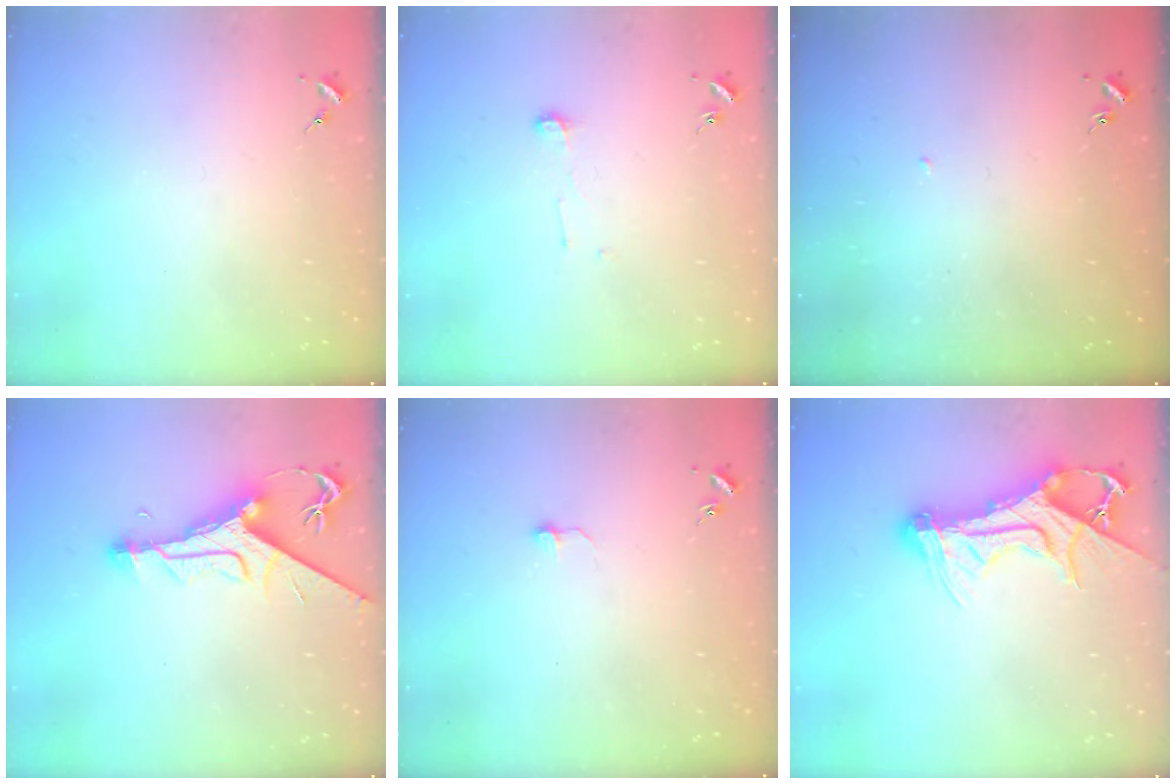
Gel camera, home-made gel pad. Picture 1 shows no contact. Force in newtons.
{"total": 3.6, "press": 3.6, "slide": 0.3}
{"total": 1.4, "press": 1.3, "slide": 0.1}
{"total": 11.6, "press": 11.5, "slide": 0.8}
{"total": 3.8, "press": 3.8, "slide": 0.3}
{"total": 15.5, "press": 15.4, "slide": 1.4}